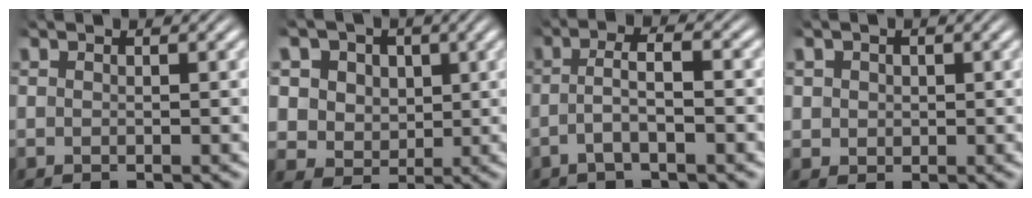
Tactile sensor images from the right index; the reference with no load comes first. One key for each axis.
{"total": 11.4, "fx": 0.9, "fy": 10.5, "fz": 4.2, "tx": -0.127, "ty": -0.037, "tz": 0.013}
{"total": 3.1, "fx": -1.3, "fy": 0.7, "fz": 2.7, "tx": -0.050, "ty": -0.001, "tz": -0.026}
{"total": 2.1, "fx": 0.6, "fy": 1.9, "fz": 0.7, "tx": -0.023, "ty": -0.008, "tz": 0.016}